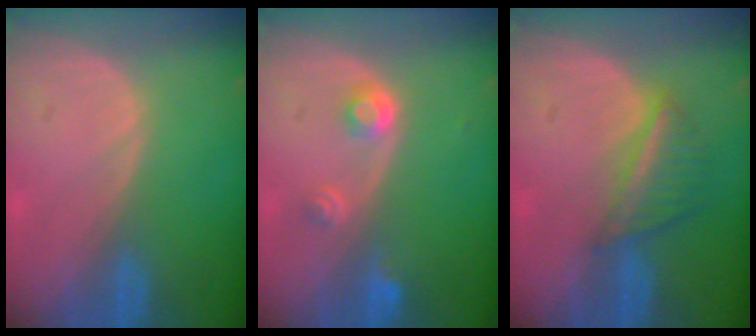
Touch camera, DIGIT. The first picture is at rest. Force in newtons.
{"total": 2.9, "press": 2.7, "slide": 1.0}
{"total": 5.7, "press": 5.1, "slide": 2.5}